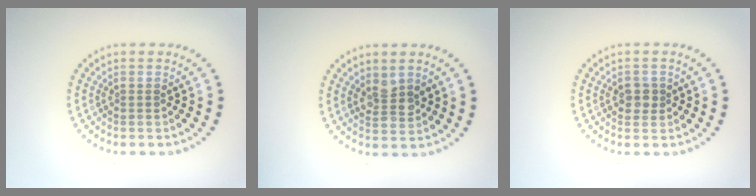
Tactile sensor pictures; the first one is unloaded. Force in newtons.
{"total": 2.3, "press": 2.2, "slide": 0.6}
{"total": 1.7, "press": 1.7, "slide": 0.3}